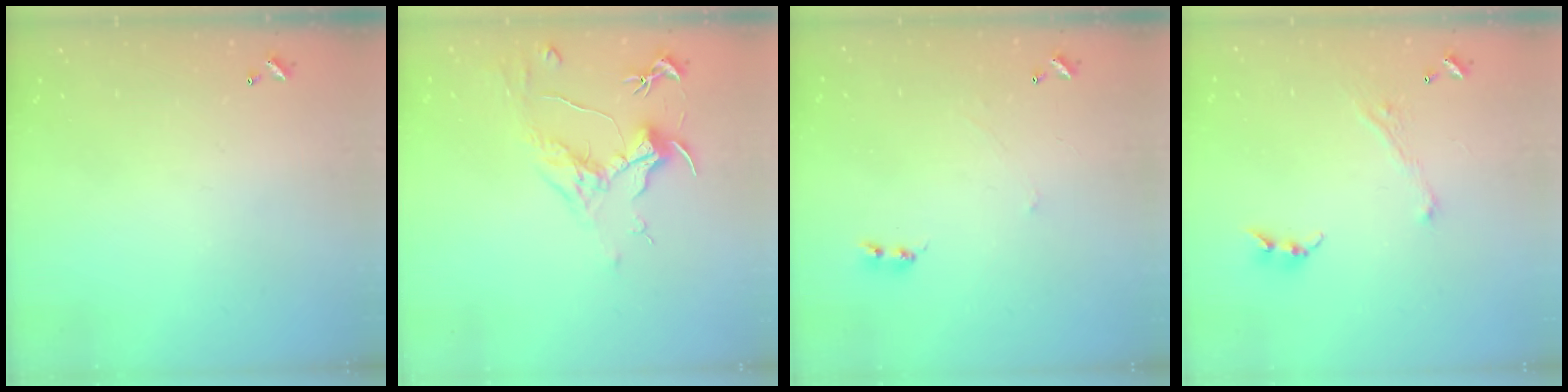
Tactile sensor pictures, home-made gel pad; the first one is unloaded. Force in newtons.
{"total": 1.5, "press": 1.3, "slide": 0.8}
{"total": 0.9, "press": 0.8, "slide": 0.3}
{"total": 2.8, "press": 2.8, "slide": 0.1}